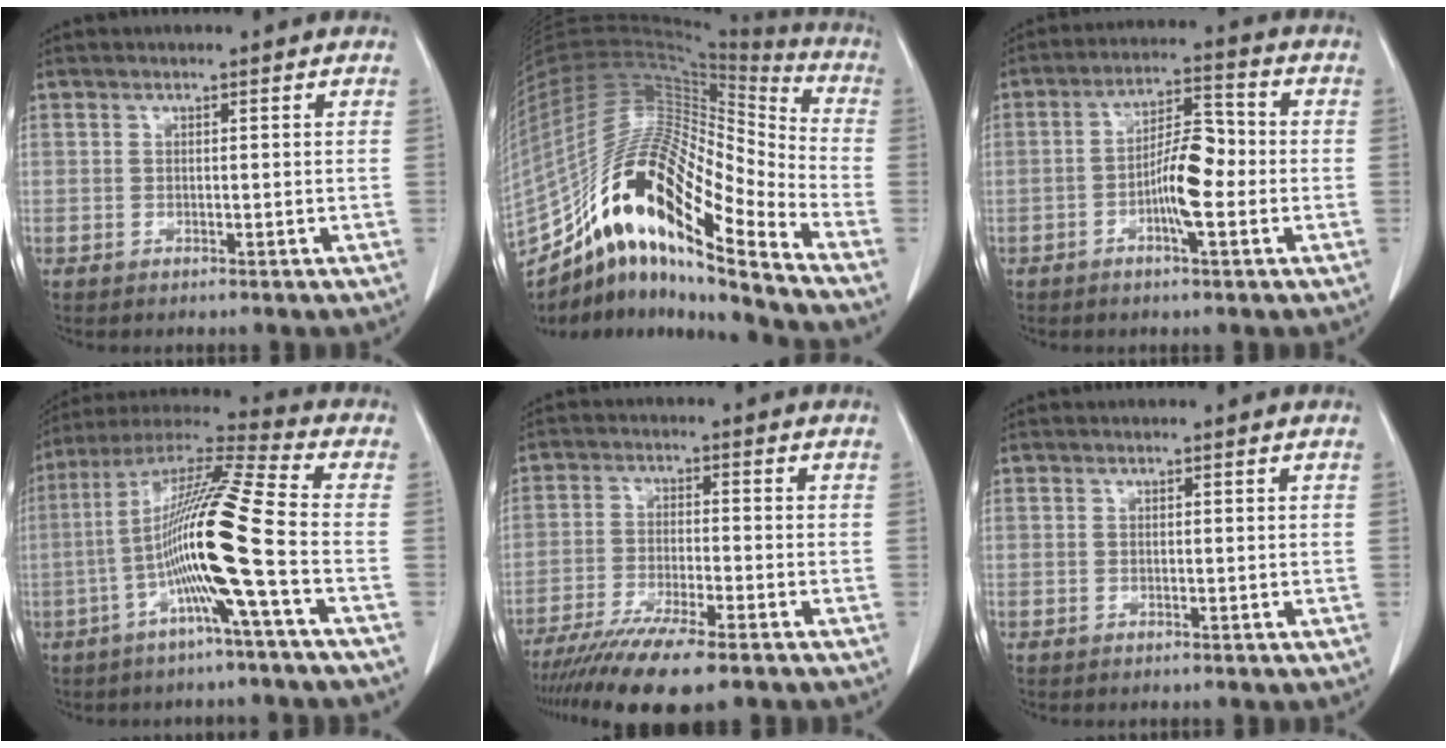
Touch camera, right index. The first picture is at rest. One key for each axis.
{"total": 25.5, "fx": -15.9, "fy": 4.8, "fz": 19.4, "tx": -0.387, "ty": 0.004, "tz": -0.291}
{"total": 7.8, "fx": -1.8, "fy": 1.9, "fz": 7.3, "tx": -0.131, "ty": 0.013, "tz": -0.036}
{"total": 15.4, "fx": -3.8, "fy": -1.6, "fz": 14.8, "tx": -0.272, "ty": 0.008, "tz": -0.084}
{"total": 12.0, "fx": -9.2, "fy": 1.2, "fz": 7.6, "tx": -0.127, "ty": -0.024, "tz": -0.149}
{"total": 0.0}